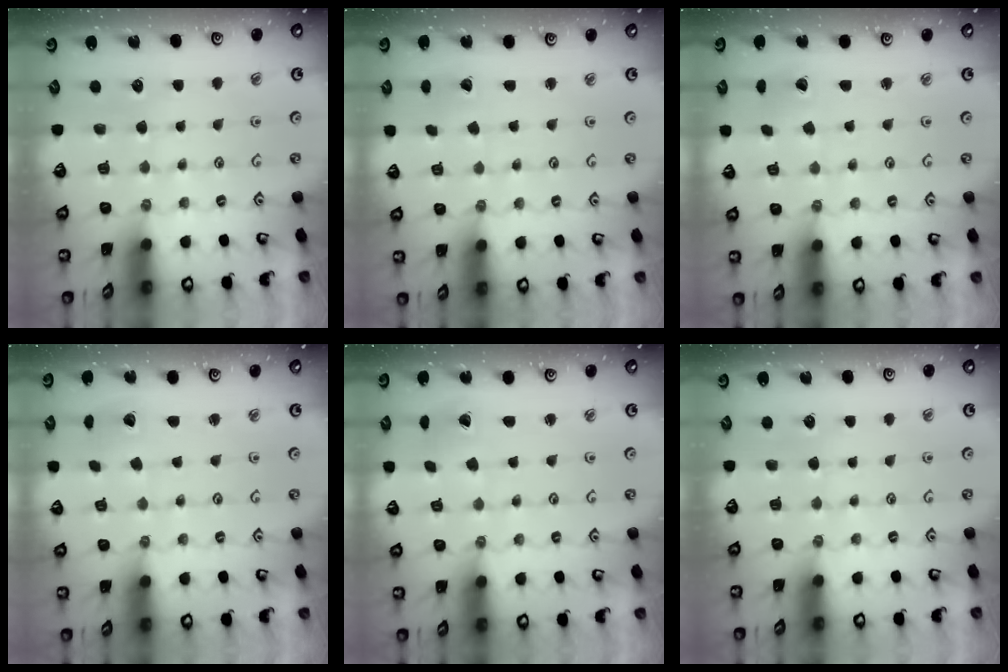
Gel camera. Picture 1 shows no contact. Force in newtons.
{"total": 0.5, "press": 0.5, "slide": 0.0}
{"total": 2.6, "press": 2.6, "slide": 0.1}
{"total": 2.6, "press": 2.6, "slide": 0.1}
{"total": 2.4, "press": 2.4, "slide": 0.3}
{"total": 0.0}